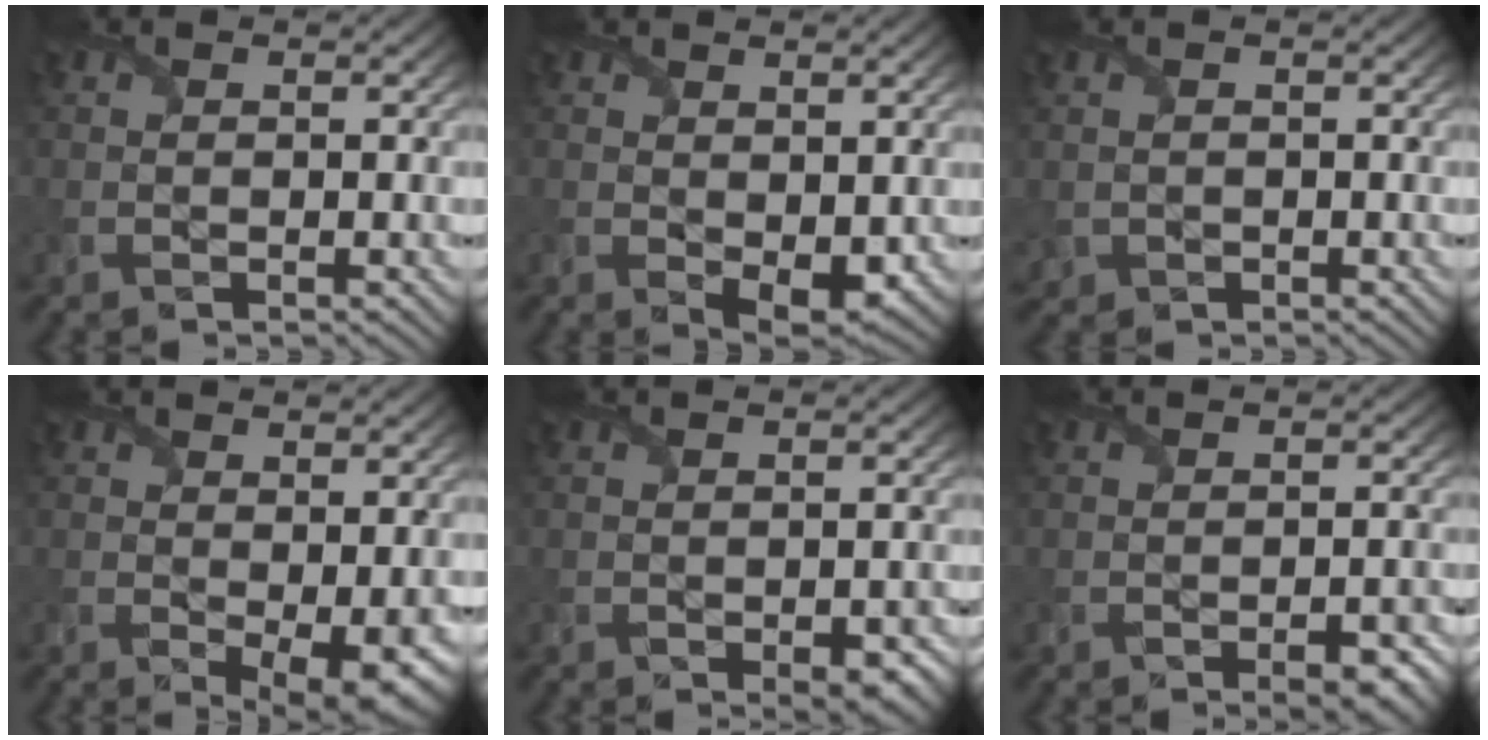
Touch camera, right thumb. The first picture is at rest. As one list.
[{"total": 3.5, "force": [0.4, 2.0, 2.8], "torque": [-0.051, -0.016, 0.013]}, {"total": 1.2, "force": [-0.2, 1.1, 0.5], "torque": [-0.019, -0.009, 0.000]}, {"total": 4.5, "force": [-0.4, 1.9, 4.1], "torque": [-0.066, -0.016, 0.002]}, {"total": 3.7, "force": [-1.9, 1.7, 2.7], "torque": [-0.036, -0.010, -0.020]}, {"total": 3.9, "force": [-2.2, 1.5, 2.9], "torque": [-0.040, -0.006, -0.022]}]